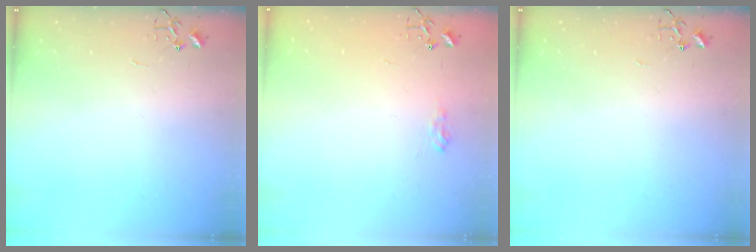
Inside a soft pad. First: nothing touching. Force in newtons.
{"total": 7.8, "press": 7.8, "slide": 0.3}
{"total": 0.0}